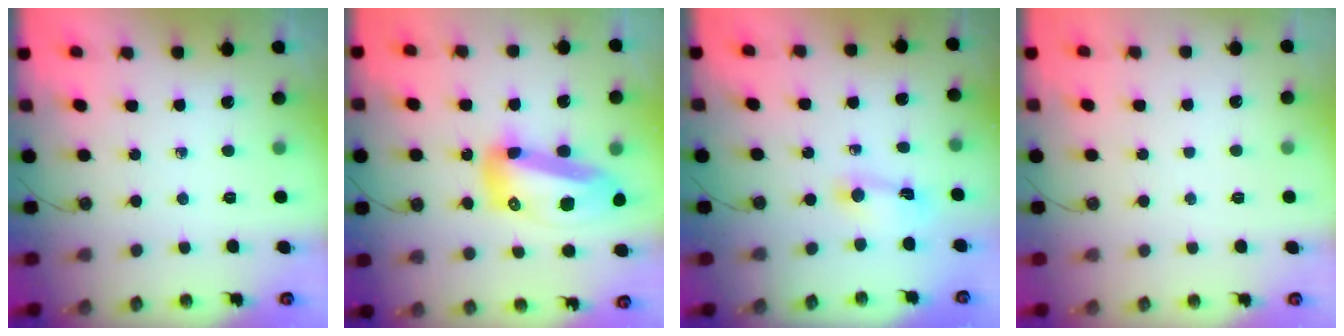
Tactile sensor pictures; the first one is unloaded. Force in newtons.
{"total": 18.4, "press": 18.3, "slide": 2.4}
{"total": 2.4, "press": 2.4, "slide": 0.3}
{"total": 0.9, "press": 0.9, "slide": 0.0}